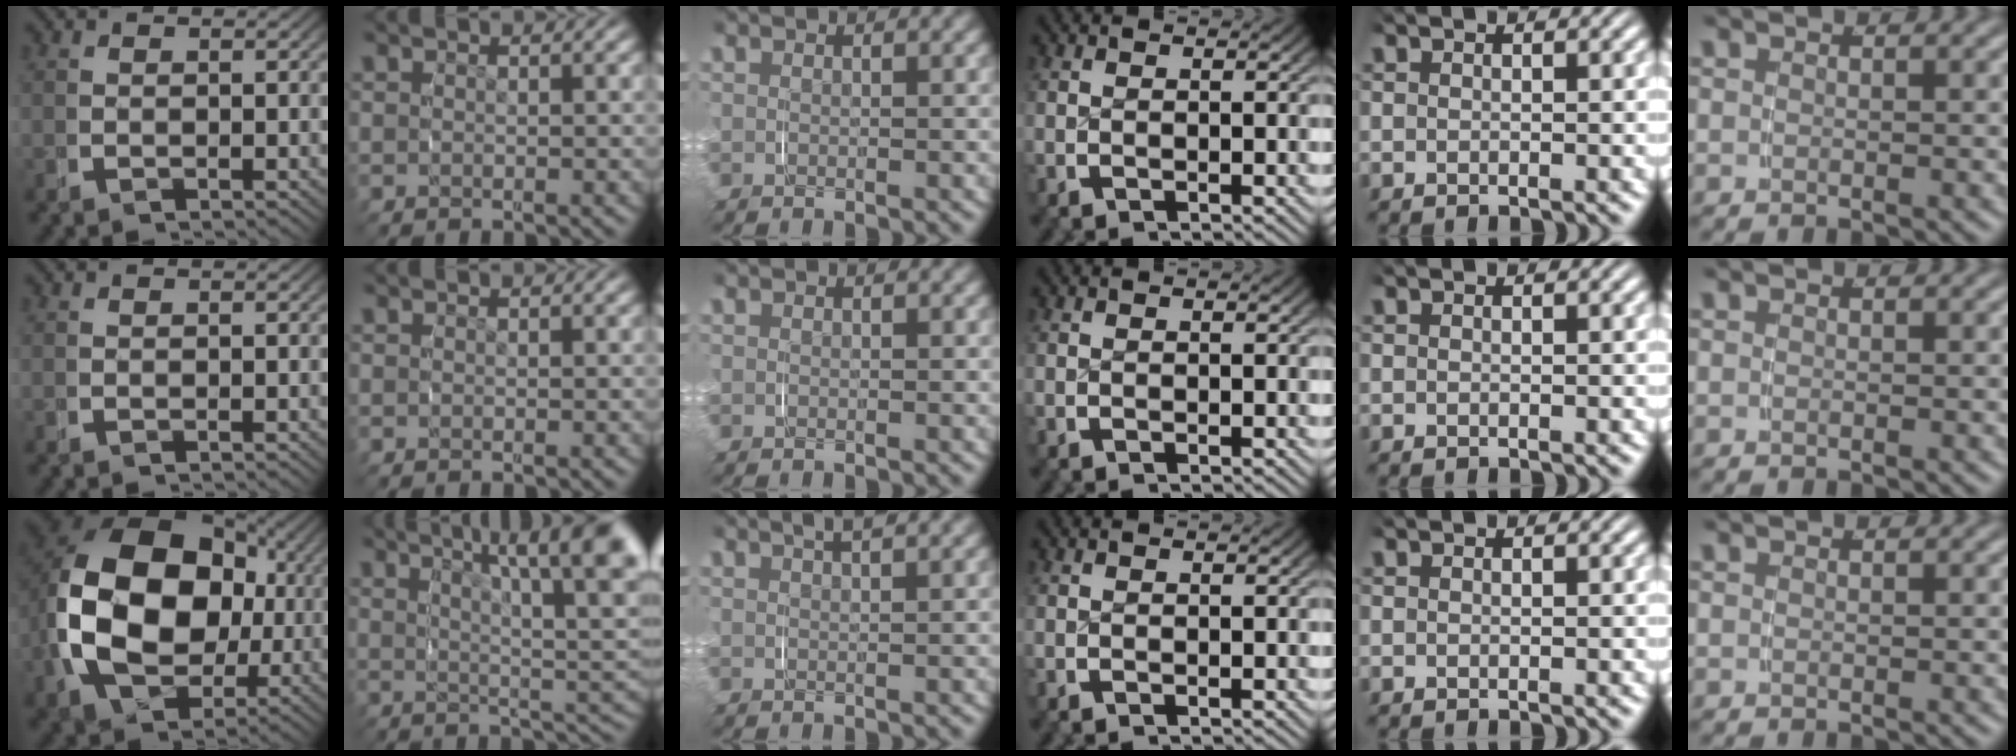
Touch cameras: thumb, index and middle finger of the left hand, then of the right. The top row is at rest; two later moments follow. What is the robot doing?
{"motion": "grasp_and_lifting", "object": "paper plate"}